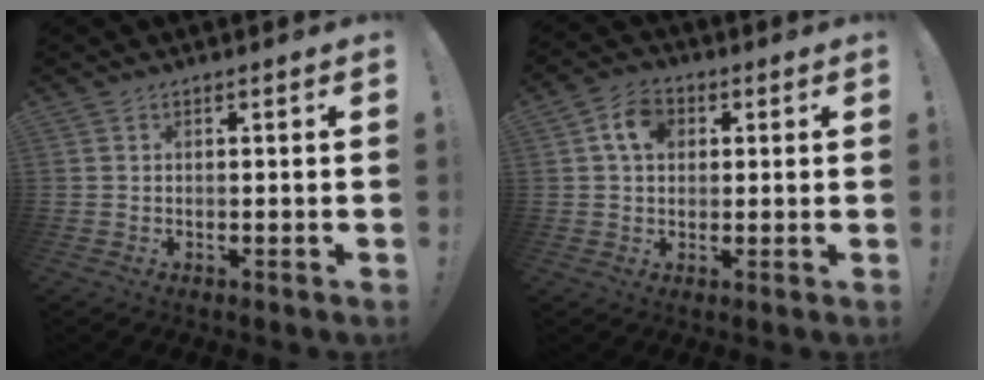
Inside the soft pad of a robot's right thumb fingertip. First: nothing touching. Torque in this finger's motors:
{"motor_torque": [0.37, 1.32, 0.51, -0.42, -0.01]}